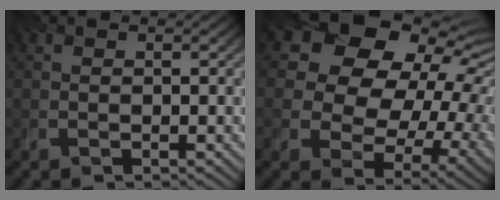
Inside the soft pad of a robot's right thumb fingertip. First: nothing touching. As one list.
[{"total": 15.3, "force": [4.8, 11.3, 9.1], "torque": [-0.185, 0.020, 0.089]}]